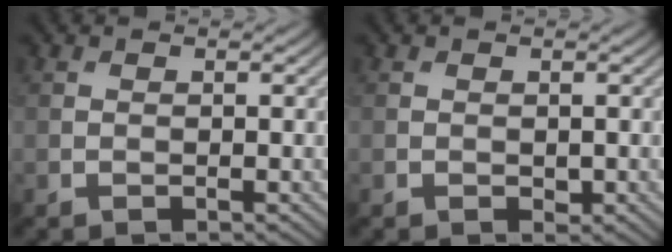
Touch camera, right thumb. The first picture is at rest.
{"total": 0.7, "force": [-0.1, 0.4, 0.5], "torque": [-0.006, -0.004, 0.000]}